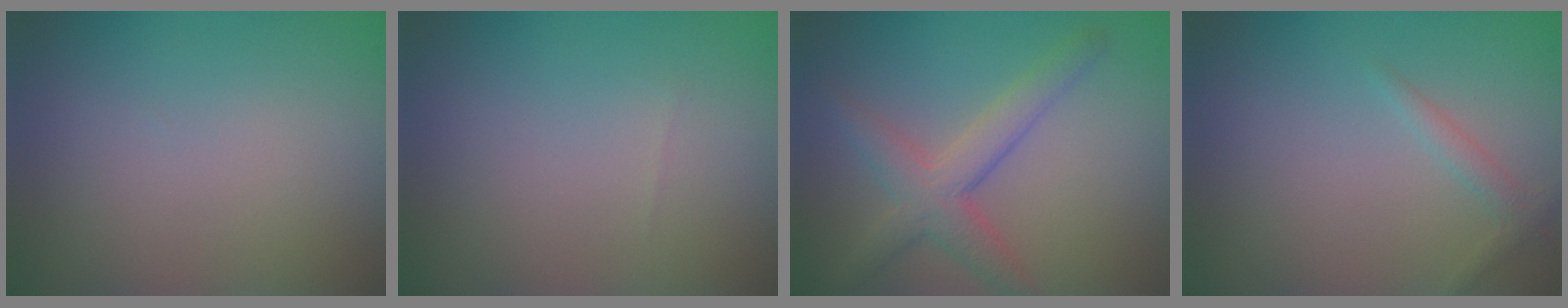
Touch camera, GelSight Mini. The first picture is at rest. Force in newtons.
{"total": 0.0}
{"total": 4.0, "press": 4.0, "slide": 0.1}
{"total": 1.1, "press": 1.1, "slide": 0.0}